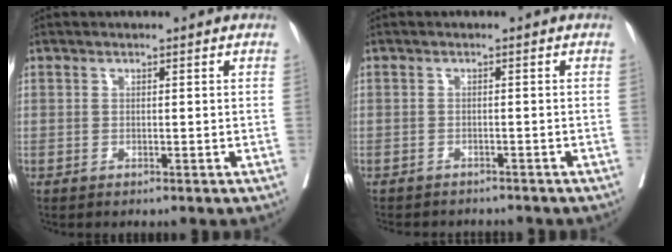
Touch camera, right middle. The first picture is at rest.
{"total": 7.1, "force": [-6.5, 2.1, 1.9], "torque": [-0.025, -0.002, -0.081]}